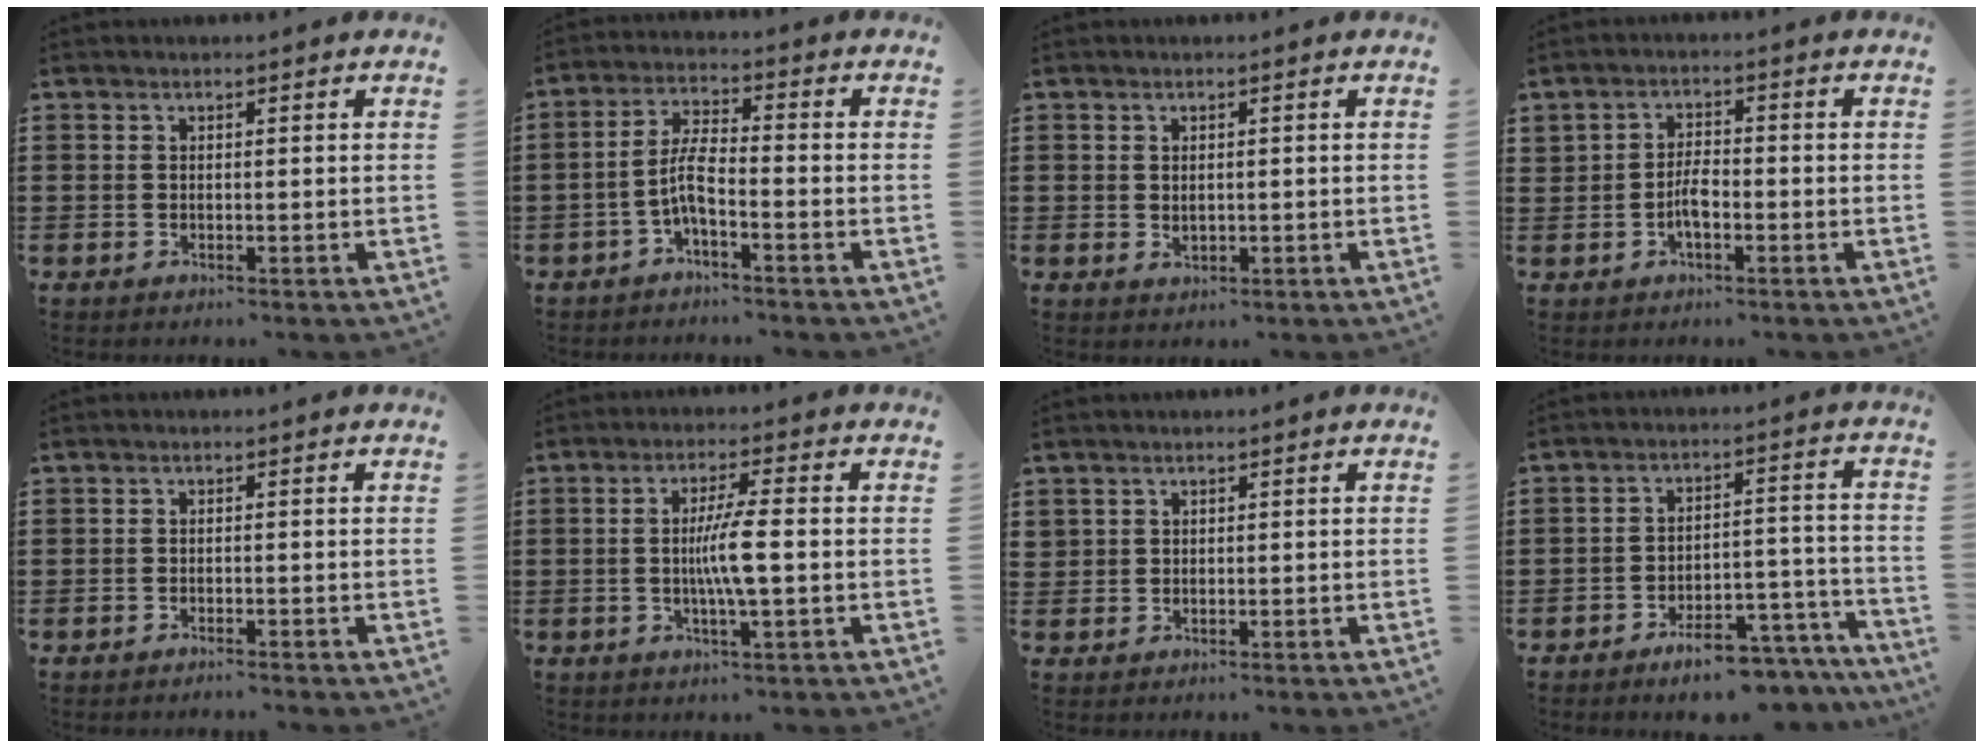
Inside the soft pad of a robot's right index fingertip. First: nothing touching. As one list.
[{"total": 5.4, "force": [-2.3, 1.2, 4.7], "torque": [-0.110, -0.005, -0.052]}, {"total": 1.1, "force": [0.2, 0.8, 0.6], "torque": [-0.014, 0.003, 0.003]}, {"total": 3.2, "force": [-1.1, 1.5, 2.6], "torque": [-0.057, -0.001, -0.022]}, {"total": 0.8, "force": [-0.8, 0.0, 0.0], "torque": [-0.003, -0.002, -0.016]}, {"total": 6.0, "force": [-0.6, 0.4, 6.0], "torque": [-0.112, -0.007, -0.016]}, {"total": 1.0, "force": [0.7, 0.6, 0.1], "torque": [-0.006, -0.002, 0.016]}, {"total": 7.7, "force": [-6.7, 2.0, 3.0], "torque": [-0.036, 0.030, -0.121]}]